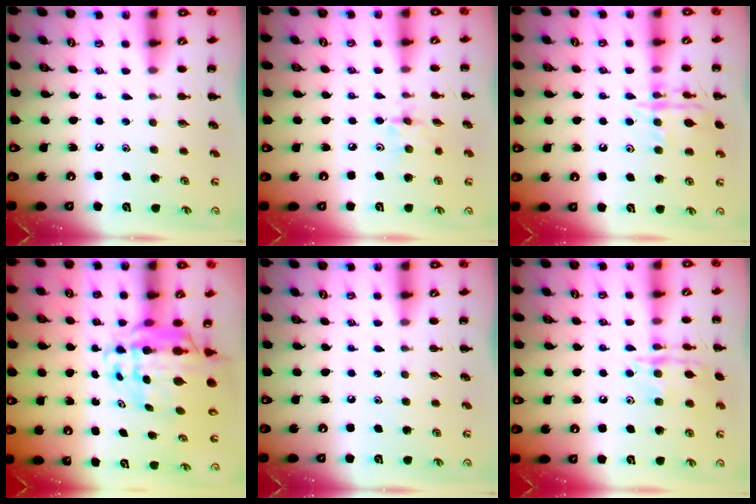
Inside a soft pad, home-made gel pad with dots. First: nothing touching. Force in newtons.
{"total": 2.2, "press": 2.2, "slide": 0.5}
{"total": 12.5, "press": 12.5, "slide": 0.6}
{"total": 10.8, "press": 10.4, "slide": 2.9}
{"total": 0.0}
{"total": 12.3, "press": 12.3, "slide": 0.6}